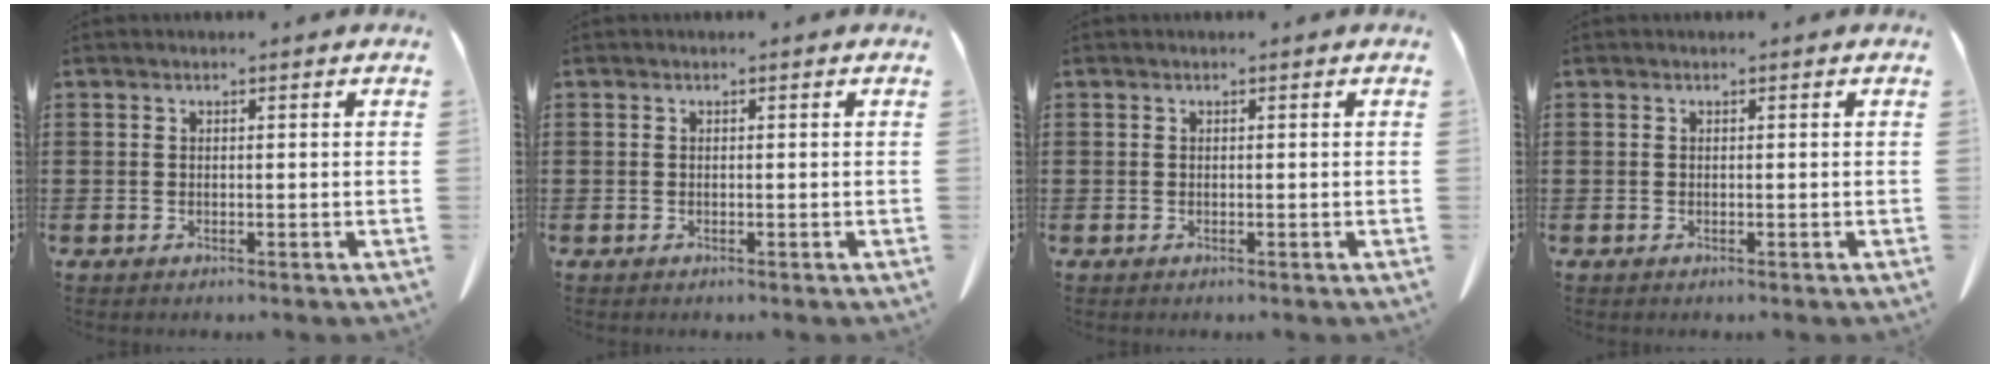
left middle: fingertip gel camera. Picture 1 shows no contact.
{"total": 0.0}
{"total": 0.0}
{"total": 0.0}